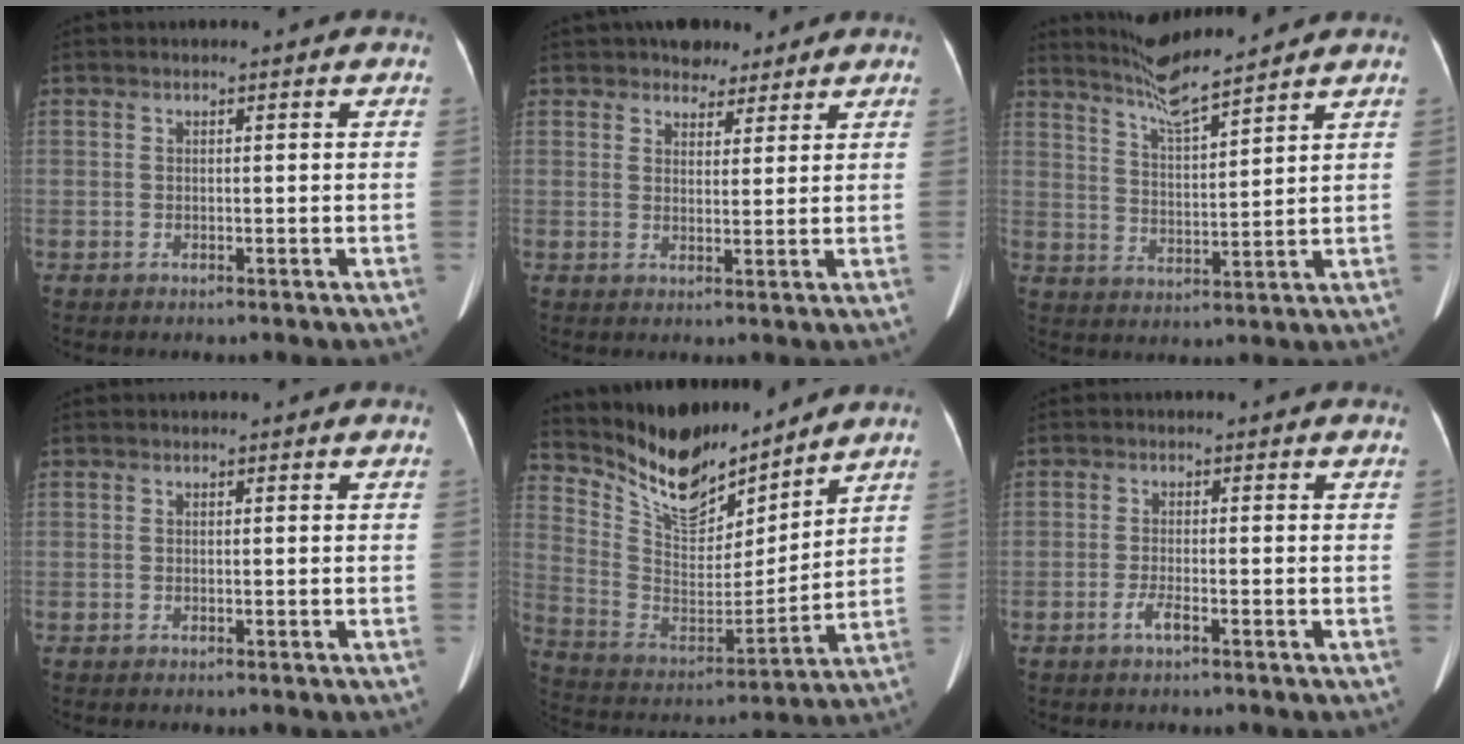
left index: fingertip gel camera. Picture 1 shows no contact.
{"total": 4.1, "force": [3.3, 2.2, 1.0], "torque": [-0.014, 0.008, 0.055]}
{"total": 8.0, "force": [7.4, -0.7, 3.0], "torque": [-0.064, 0.000, 0.140]}
{"total": 0.0}
{"total": 14.4, "force": [13.0, 3.6, 4.9], "torque": [-0.104, -0.010, 0.253]}
{"total": 1.9, "force": [-1.3, 0.1, 1.4], "torque": [-0.034, -0.004, -0.023]}